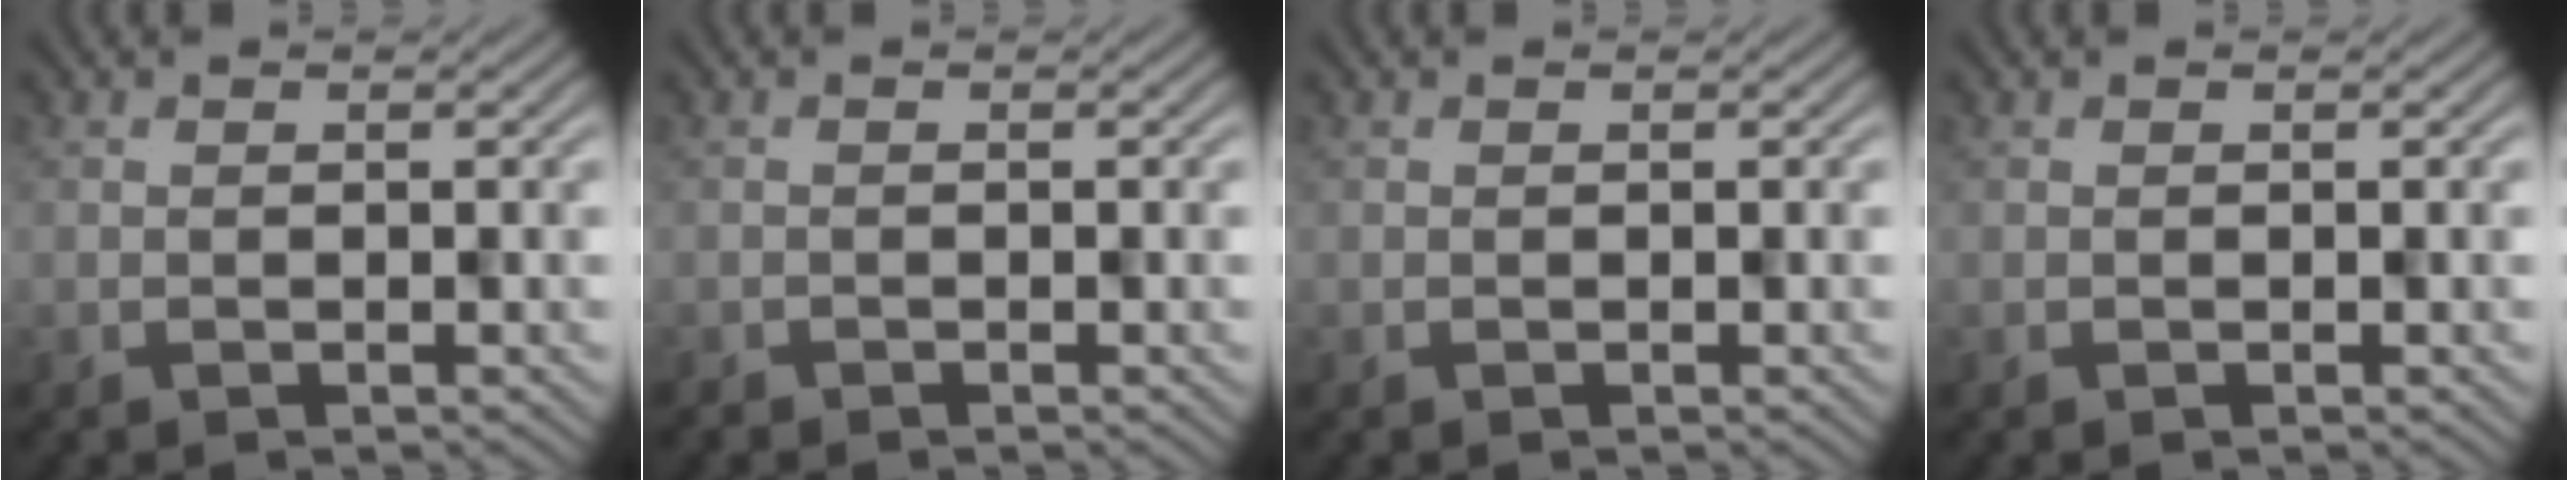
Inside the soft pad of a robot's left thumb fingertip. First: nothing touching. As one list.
[{"total": 0.7, "force": [-0.6, 0.1, -0.2], "torque": [0.003, -0.002, -0.011]}, {"total": 0.0}, {"total": 0.0}]